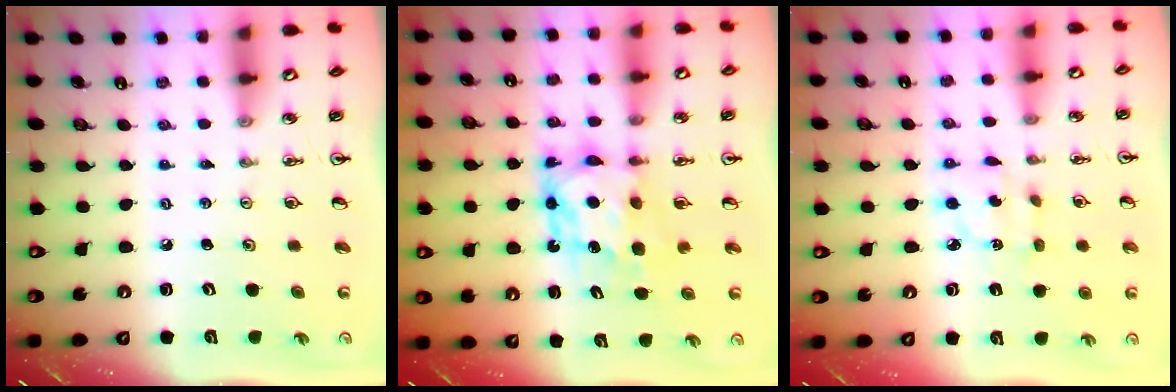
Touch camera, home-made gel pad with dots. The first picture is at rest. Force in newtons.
{"total": 6.7, "press": 6.7, "slide": 1.0}
{"total": 3.3, "press": 3.3, "slide": 0.2}